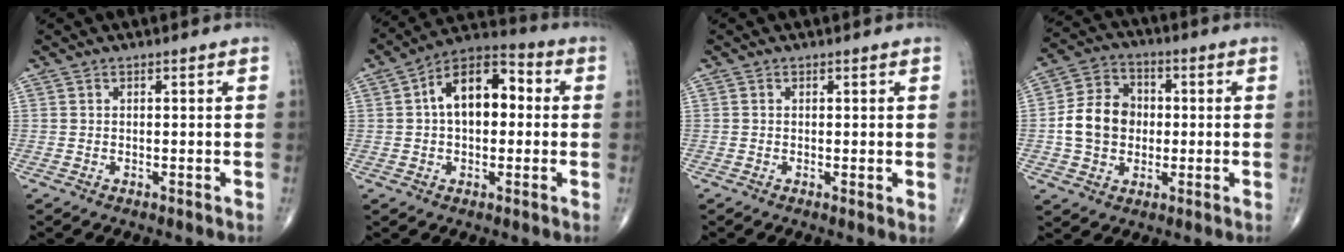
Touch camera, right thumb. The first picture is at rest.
{"total": 13.0, "force": [1.5, 7.8, 10.3], "torque": [-0.144, 0.035, 0.010]}
{"total": 1.0, "force": [0.1, 0.3, 0.9], "torque": [-0.016, -0.005, -0.002]}
{"total": 11.2, "force": [-0.5, 9.1, 6.5], "torque": [-0.096, 0.023, -0.015]}